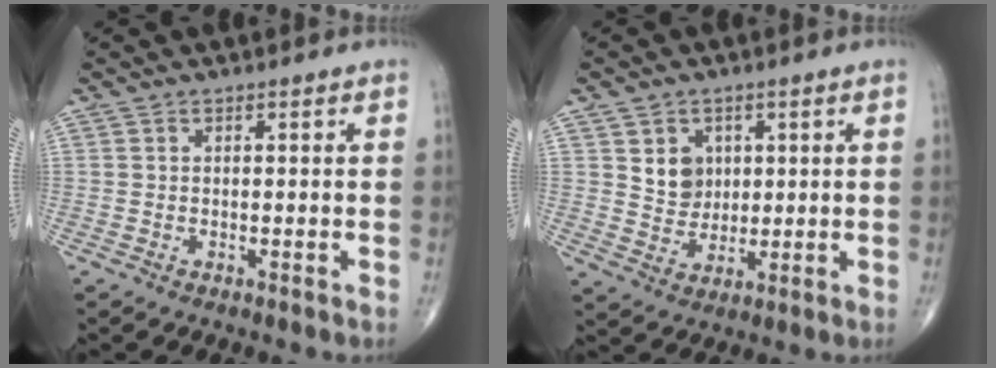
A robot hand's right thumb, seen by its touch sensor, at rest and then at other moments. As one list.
[{"total": 6.1, "force": [1.9, 5.1, 2.8], "torque": [-0.021, -0.012, 0.038]}]